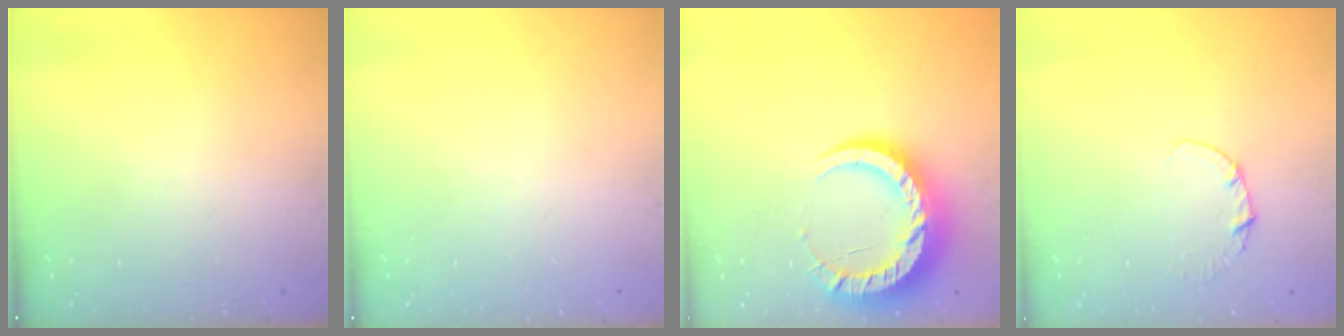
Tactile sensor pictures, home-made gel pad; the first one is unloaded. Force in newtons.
{"total": 0.0}
{"total": 12.7, "press": 12.7, "slide": 0.8}
{"total": 1.1, "press": 1.1, "slide": 0.1}